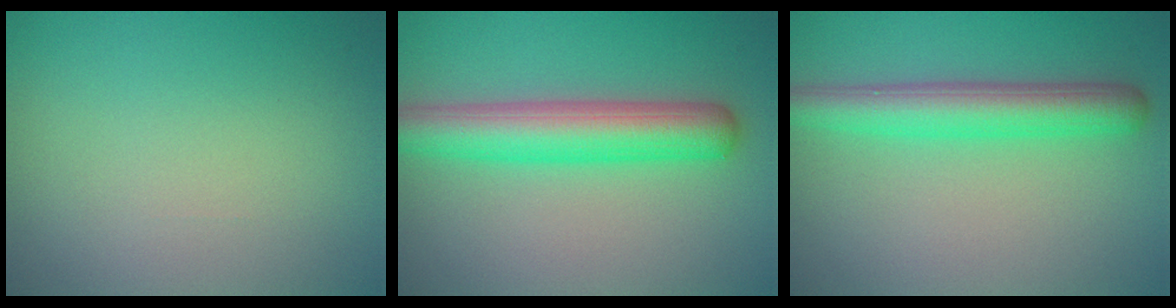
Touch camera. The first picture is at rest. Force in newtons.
{"total": 5.9, "press": 5.9, "slide": 0.1}
{"total": 4.6, "press": 4.6, "slide": 0.2}